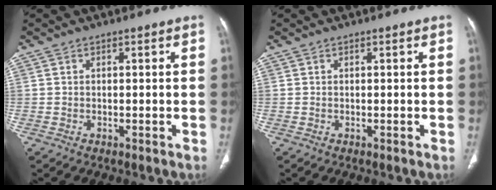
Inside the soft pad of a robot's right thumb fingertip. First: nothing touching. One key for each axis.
{"total": 0.0}